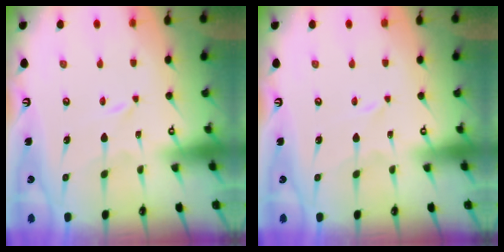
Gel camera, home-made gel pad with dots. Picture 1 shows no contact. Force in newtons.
{"total": 0.5, "press": 0.5, "slide": 0.1}